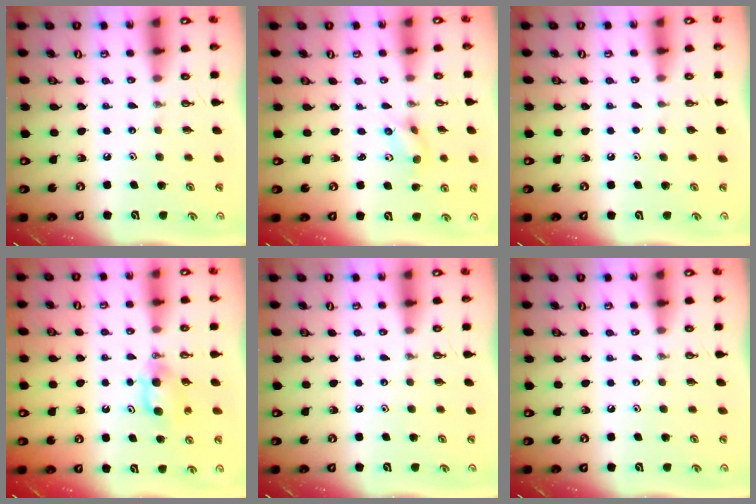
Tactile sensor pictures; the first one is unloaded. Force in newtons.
{"total": 2.1, "press": 1.9, "slide": 0.9}
{"total": 0.0}
{"total": 5.2, "press": 5.1, "slide": 0.9}
{"total": 0.0}
{"total": 0.0}